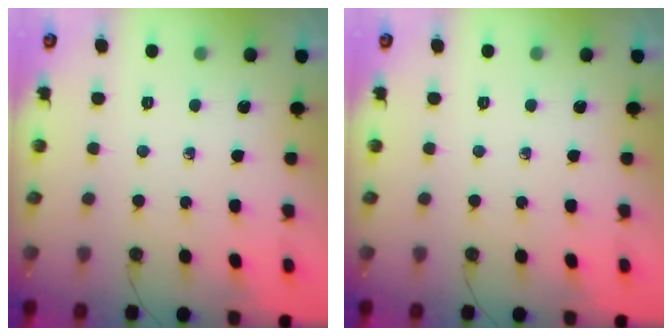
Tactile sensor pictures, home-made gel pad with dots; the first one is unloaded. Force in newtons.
{"total": 0.0}